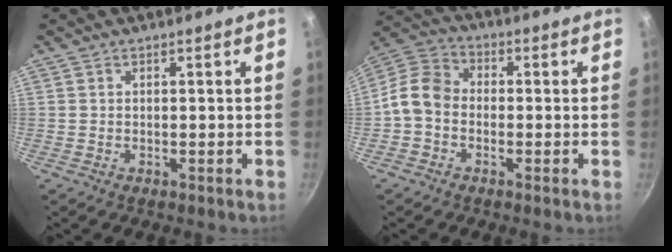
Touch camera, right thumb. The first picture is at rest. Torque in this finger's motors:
{"motor_torque": [1.01, 1.92, 0.81, -1.14, 0.08]}